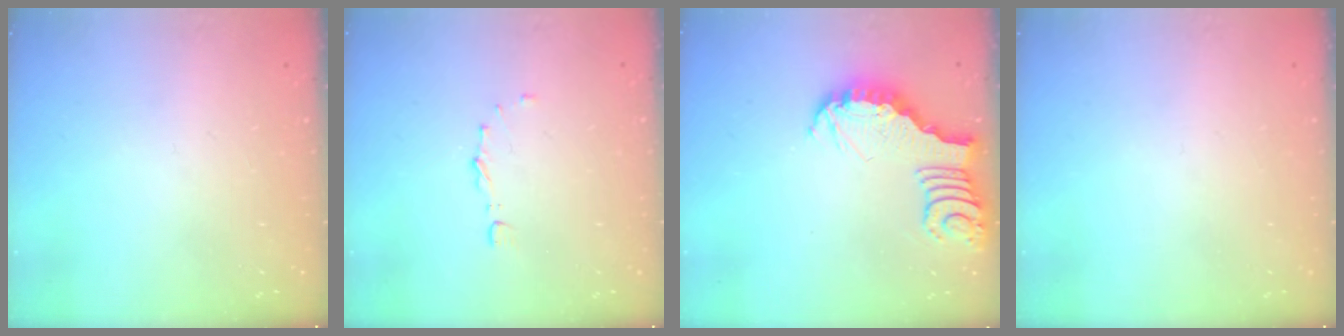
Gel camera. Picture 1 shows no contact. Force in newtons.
{"total": 4.0, "press": 3.9, "slide": 0.7}
{"total": 3.9, "press": 3.9, "slide": 0.2}
{"total": 0.0}